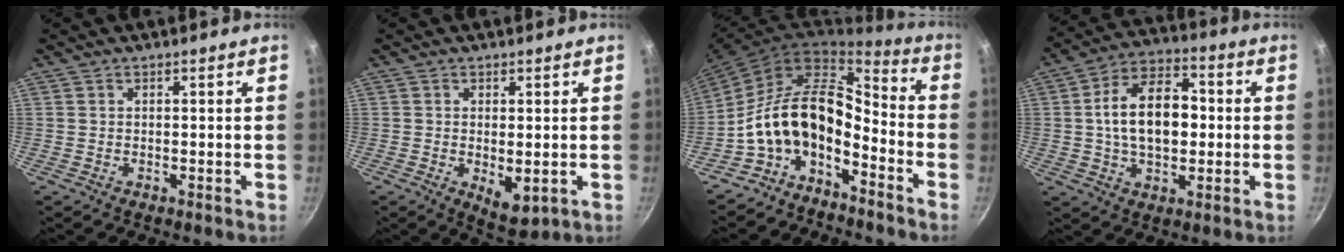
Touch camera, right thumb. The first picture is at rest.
{"total": 5.6, "force": [-0.8, 2.6, 4.9], "torque": [-0.068, -0.014, -0.003]}
{"total": 14.6, "force": [-6.0, 8.0, 10.6], "torque": [-0.166, 0.083, -0.129]}
{"total": 15.3, "force": [0.5, 9.5, 11.9], "torque": [-0.170, 0.028, -0.001]}